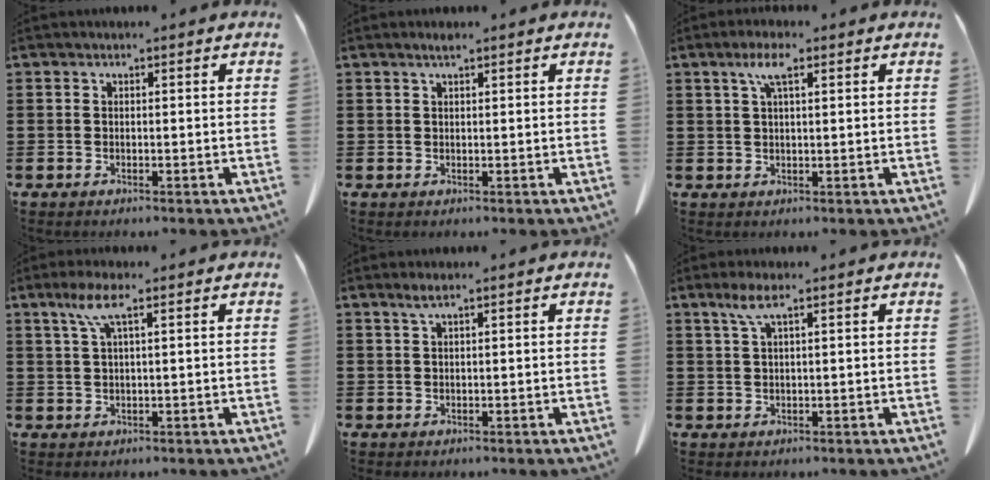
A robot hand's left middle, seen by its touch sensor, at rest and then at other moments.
{"total": 1.2, "force": [0.8, 0.1, 0.9], "torque": [-0.017, 0.002, 0.014]}
{"total": 4.1, "force": [2.1, 1.0, 3.4], "torque": [-0.074, 0.009, 0.034]}
{"total": 4.7, "force": [2.3, 0.7, 4.1], "torque": [-0.088, 0.007, 0.038]}
{"total": 1.5, "force": [0.8, 0.0, 1.2], "torque": [-0.027, 0.000, 0.015]}
{"total": 3.4, "force": [1.8, 0.5, 2.8], "torque": [-0.062, 0.004, 0.030]}